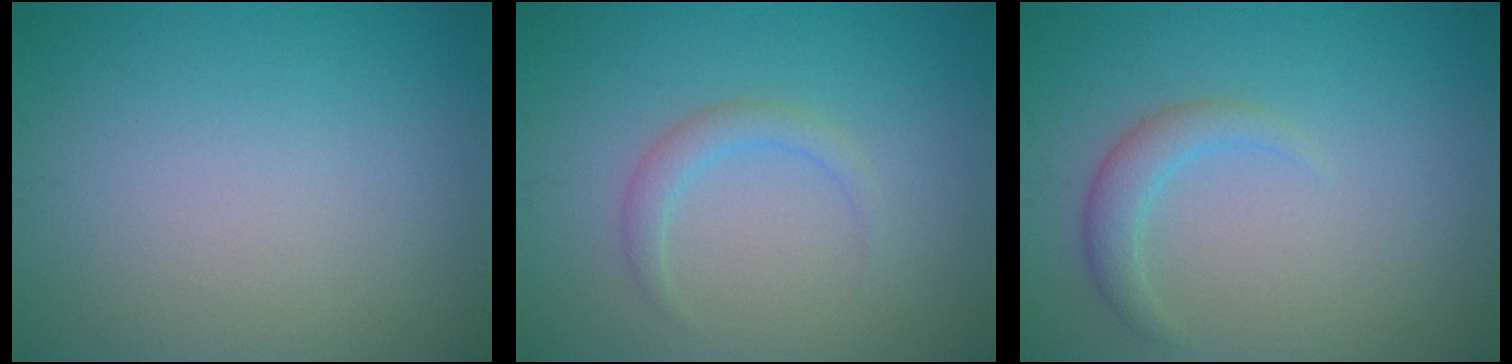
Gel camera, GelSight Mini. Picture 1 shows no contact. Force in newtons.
{"total": 1.7, "press": 1.7, "slide": 0.1}
{"total": 2.0, "press": 2.0, "slide": 0.2}